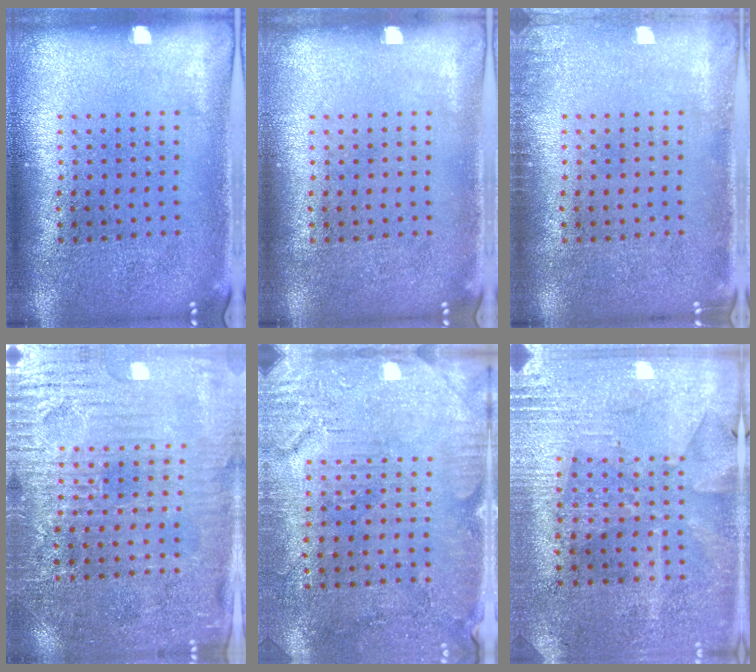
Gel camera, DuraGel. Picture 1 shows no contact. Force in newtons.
{"total": 0.0}
{"total": 1.0, "press": 1.0, "slide": 0.2}
{"total": 3.6, "press": 3.4, "slide": 1.2}
{"total": 3.2, "press": 2.8, "slide": 1.5}
{"total": 2.9, "press": 2.8, "slide": 0.8}